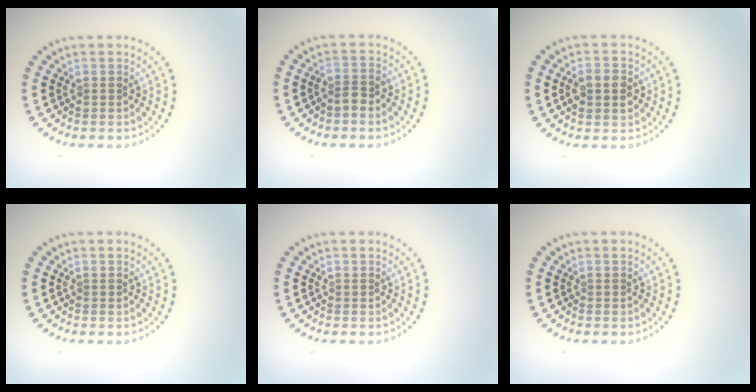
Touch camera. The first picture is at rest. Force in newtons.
{"total": 1.5, "press": 1.3, "slide": 0.8}
{"total": 2.9, "press": 2.9, "slide": 0.0}
{"total": 0.0}
{"total": 0.0}
{"total": 0.0}